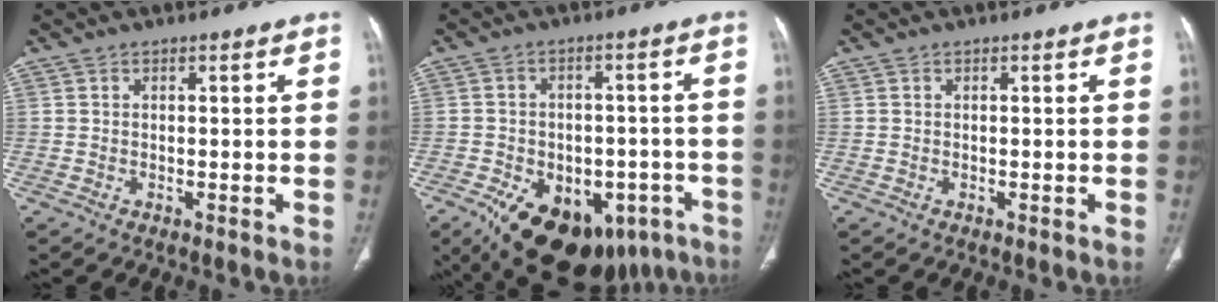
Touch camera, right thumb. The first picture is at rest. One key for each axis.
{"total": 20.9, "fx": -11.0, "fy": 12.5, "fz": 12.6, "tx": -0.177, "ty": 0.033, "tz": -0.144}
{"total": 0.0}